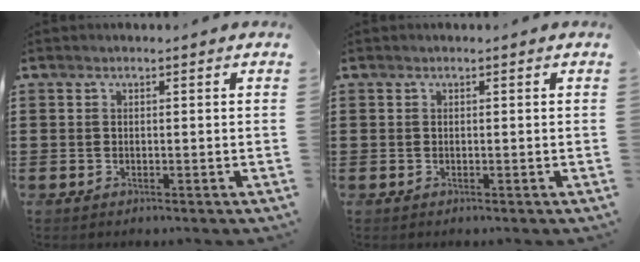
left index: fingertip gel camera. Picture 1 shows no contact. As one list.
[{"total": 0.0}]